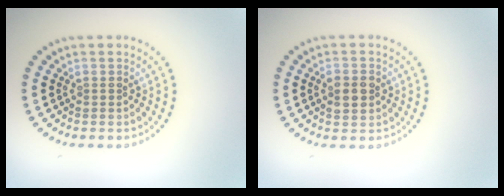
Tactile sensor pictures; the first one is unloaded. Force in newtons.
{"total": 2.6, "press": 2.6, "slide": 0.2}